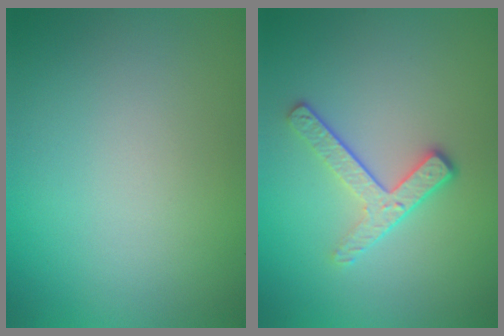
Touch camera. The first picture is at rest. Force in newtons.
{"total": 2.9, "press": 2.3, "slide": 1.7}